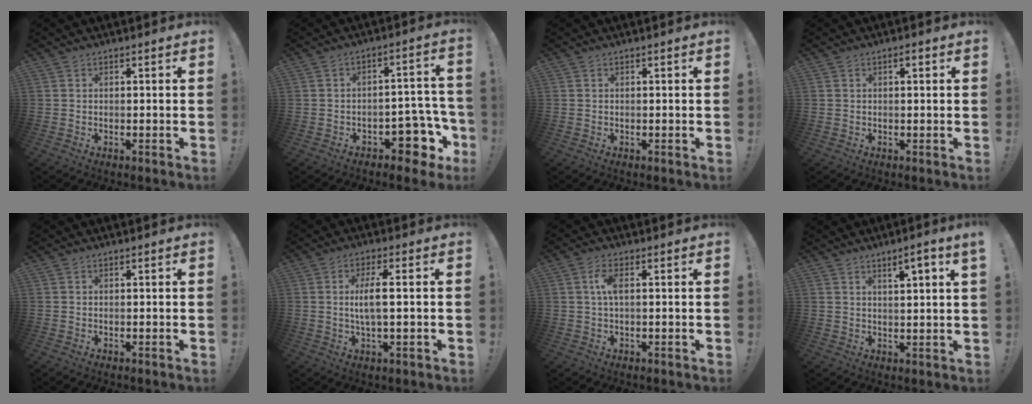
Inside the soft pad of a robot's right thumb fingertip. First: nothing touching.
{"total": 10.3, "force": [-5.6, 5.8, 6.4], "torque": [-0.049, 0.032, -0.092]}
{"total": 0.0}
{"total": 1.9, "force": [0.7, 0.4, 1.7], "torque": [-0.028, 0.002, 0.009]}
{"total": 0.0}
{"total": 7.2, "force": [0.2, 1.6, 7.0], "torque": [-0.122, -0.003, -0.003]}
{"total": 4.5, "force": [0.5, 1.5, 4.2], "torque": [-0.088, 0.005, 0.006]}
{"total": 4.4, "force": [2.6, -0.4, 3.5], "torque": [-0.039, -0.017, 0.035]}